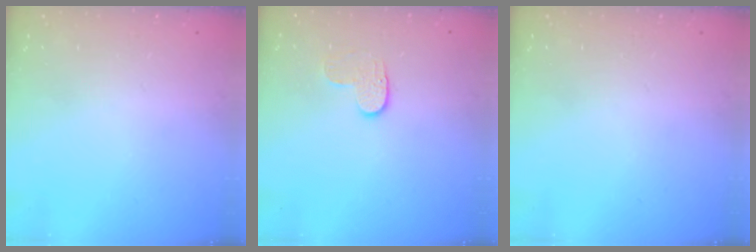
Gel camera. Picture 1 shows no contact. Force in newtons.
{"total": 4.1, "press": 4.1, "slide": 0.3}
{"total": 0.0}